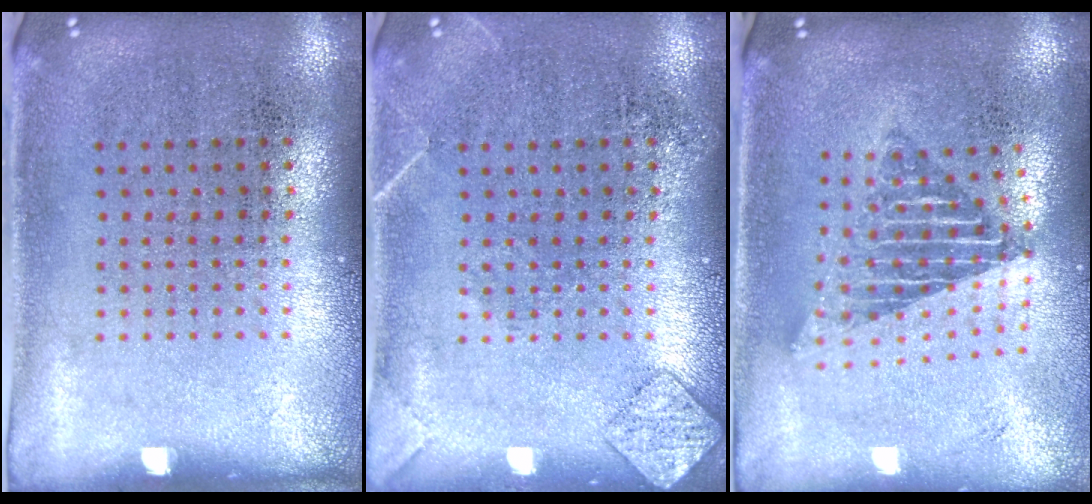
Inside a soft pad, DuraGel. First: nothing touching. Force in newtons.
{"total": 1.6, "press": 1.6, "slide": 0.2}
{"total": 1.9, "press": 1.5, "slide": 1.1}